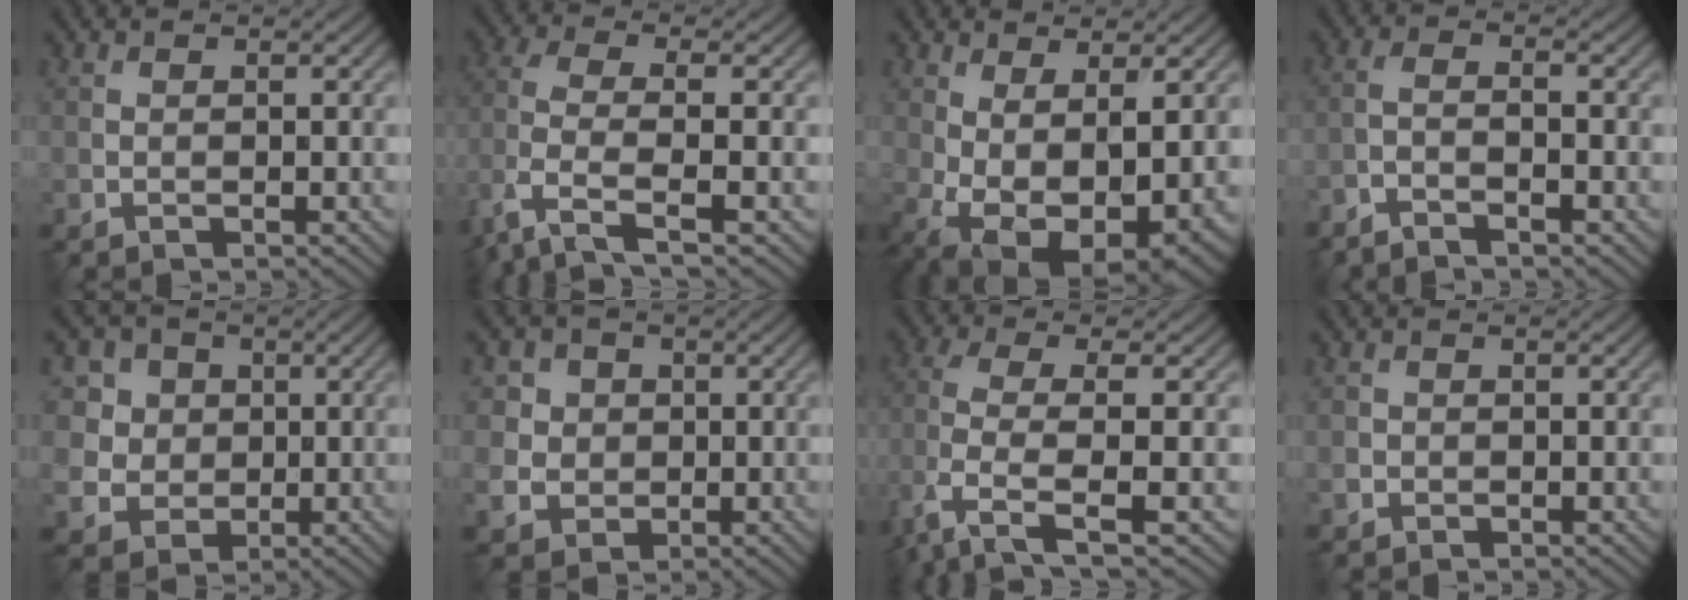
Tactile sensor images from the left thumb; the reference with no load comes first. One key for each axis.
{"total": 6.8, "fx": -3.6, "fy": 2.1, "fz": 5.4, "tx": -0.129, "ty": -0.003, "tz": -0.083}
{"total": 10.7, "fx": -1.4, "fy": 5.7, "fz": 8.9, "tx": -0.180, "ty": -0.041, "tz": 0.011}
{"total": 2.8, "fx": -2.1, "fy": 0.3, "fz": 1.8, "tx": -0.036, "ty": 0.001, "tz": -0.052}
{"total": 8.8, "fx": 2.5, "fy": 7.9, "fz": 2.9, "tx": -0.120, "ty": 0.005, "tz": 0.046}
{"total": 6.1, "fx": 1.1, "fy": 5.8, "fz": 1.6, "tx": -0.068, "ty": 0.003, "tz": 0.018}
{"total": 6.2, "fx": -1.9, "fy": 1.9, "fz": 5.6, "tx": -0.130, "ty": 0.001, "tz": -0.049}
{"total": 1.2, "fx": -0.4, "fy": 1.2, "fz": 0.1, "tx": 0.001, "ty": -0.004, "tz": -0.011}